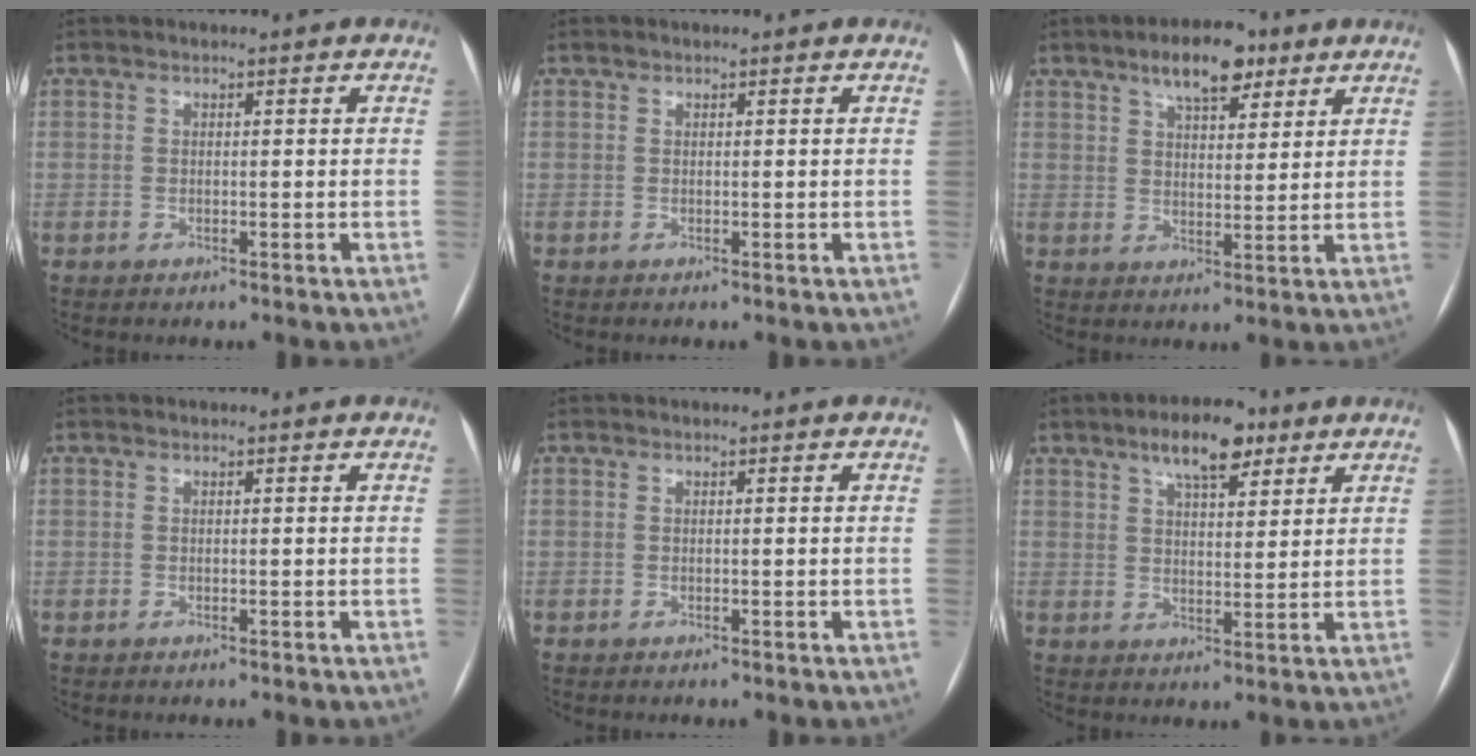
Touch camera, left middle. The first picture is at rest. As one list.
[{"total": 0.0}, {"total": 8.3, "force": [5.4, 3.2, 5.4], "torque": [-0.084, 0.011, 0.087]}, {"total": 0.0}, {"total": 0.0}, {"total": 8.3, "force": [5.3, 3.0, 5.6], "torque": [-0.090, 0.012, 0.085]}]